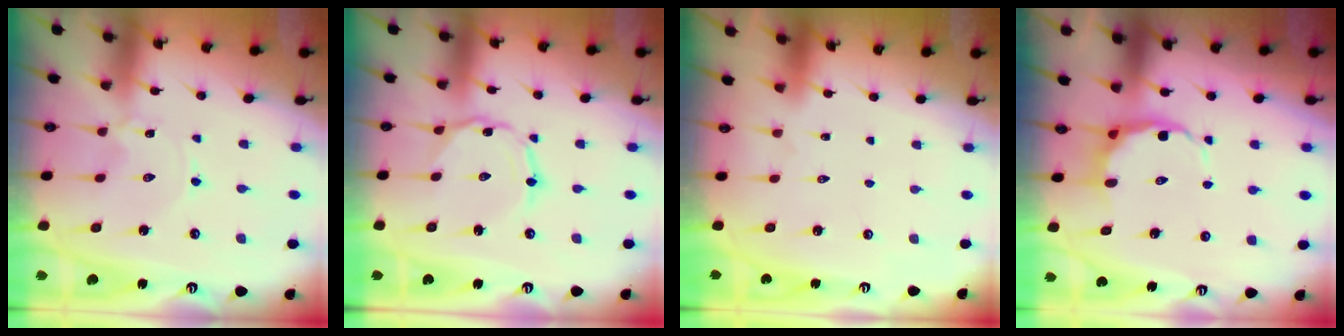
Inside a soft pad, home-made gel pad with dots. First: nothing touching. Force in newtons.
{"total": 1.2, "press": 1.2, "slide": 0.3}
{"total": 1.6, "press": 1.6, "slide": 0.1}
{"total": 7.3, "press": 7.2, "slide": 1.6}